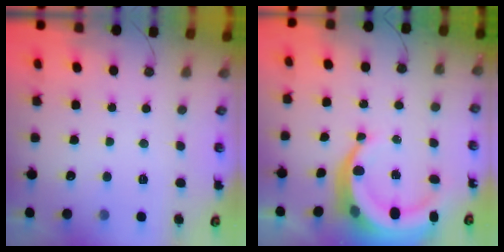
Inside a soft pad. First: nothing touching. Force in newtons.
{"total": 10.8, "press": 10.7, "slide": 1.4}